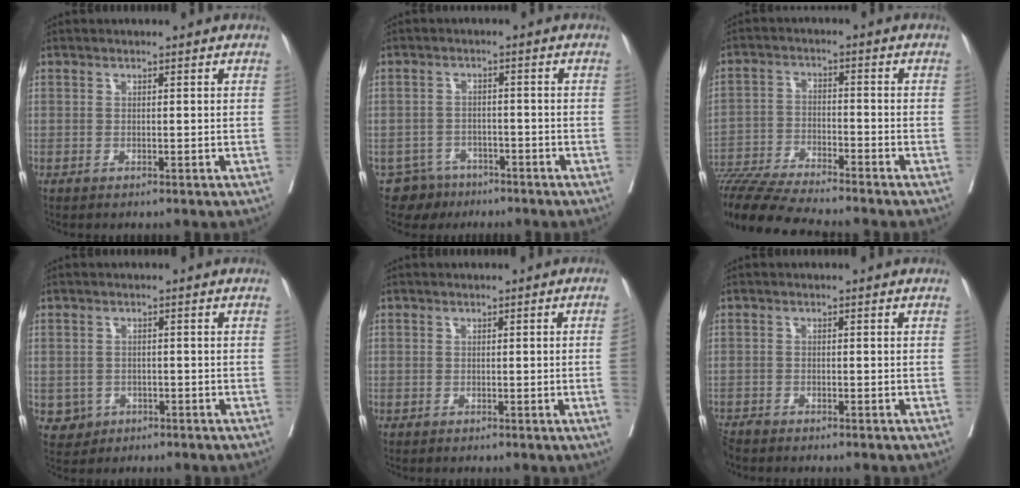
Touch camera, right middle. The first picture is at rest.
{"total": 4.4, "force": [-3.3, 2.9, -0.3], "torque": [0.010, 0.006, -0.051]}
{"total": 12.7, "force": [-11.6, -0.1, 5.2], "torque": [-0.086, -0.021, -0.198]}
{"total": 3.2, "force": [-1.2, 3.0, 0.3], "torque": [-0.002, 0.008, -0.013]}
{"total": 2.0, "force": [-0.3, -0.7, 1.9], "torque": [-0.022, -0.003, -0.003]}
{"total": 2.8, "force": [-2.8, 0.2, 0.5], "torque": [-0.009, -0.011, -0.054]}